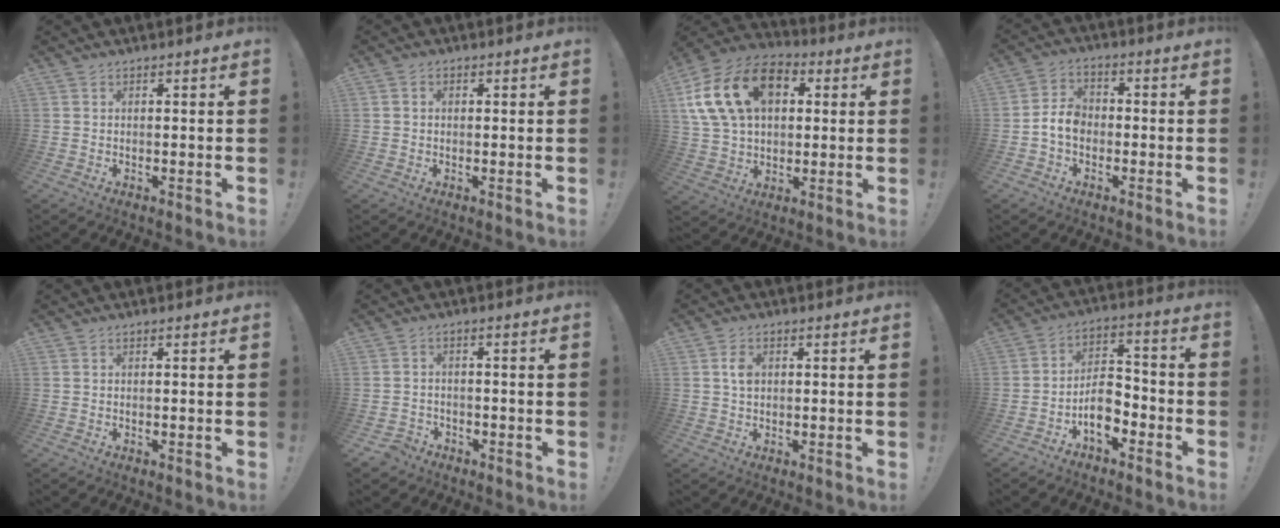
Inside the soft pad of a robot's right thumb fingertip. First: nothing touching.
{"total": 1.2, "force": [0.1, 1.1, 0.5], "torque": [-0.008, 0.003, 0.002]}
{"total": 21.3, "force": [7.2, 14.4, 14.0], "torque": [-0.247, -0.011, 0.134]}
{"total": 7.2, "force": [-2.0, 5.3, 4.5], "torque": [-0.074, 0.011, -0.034]}
{"total": 0.0}
{"total": 2.7, "force": [-2.0, 1.7, 0.5], "torque": [-0.016, 0.004, -0.038]}
{"total": 3.6, "force": [0.6, 2.6, 2.4], "torque": [-0.025, -0.002, 0.006]}
{"total": 9.6, "force": [-5.1, 5.6, 5.8], "torque": [-0.096, 0.030, -0.090]}